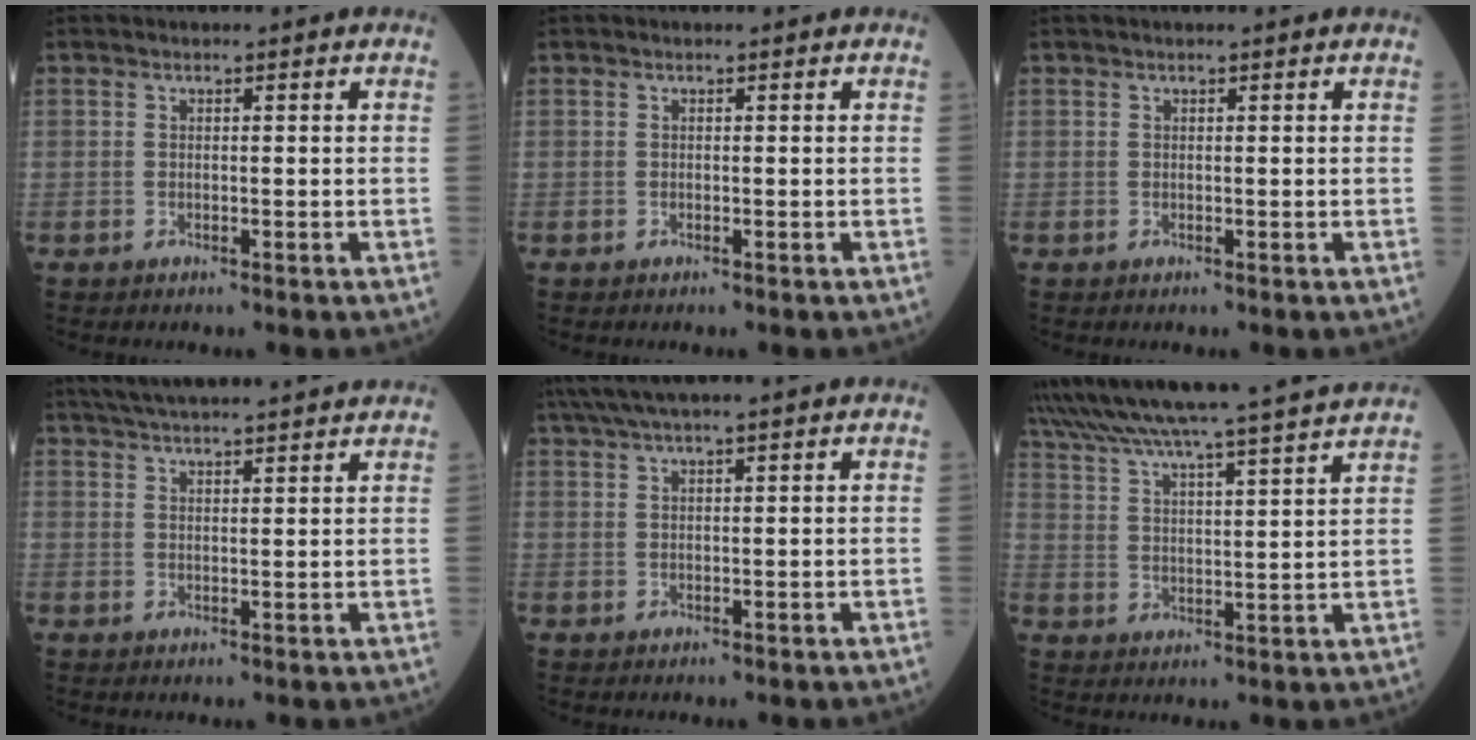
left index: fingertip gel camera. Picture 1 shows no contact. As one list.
[{"total": 0.0}, {"total": 1.0, "force": [0.9, -0.2, 0.5], "torque": [-0.008, 0.012, 0.018]}, {"total": 14.6, "force": [13.2, 0.5, 6.2], "torque": [-0.109, 0.035, 0.188]}, {"total": 6.1, "force": [5.1, -1.0, 3.3], "torque": [-0.057, 0.034, 0.091]}, {"total": 22.9, "force": [20.6, -1.8, 9.8], "torque": [-0.184, -0.014, 0.300]}]